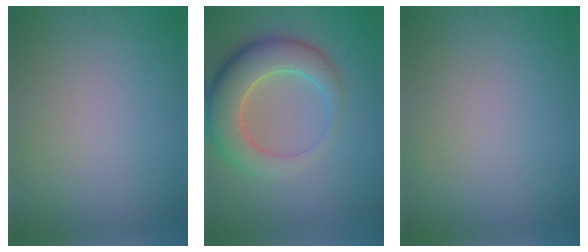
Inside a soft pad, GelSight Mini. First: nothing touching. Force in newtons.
{"total": 7.7, "press": 7.7, "slide": 0.6}
{"total": 0.0}